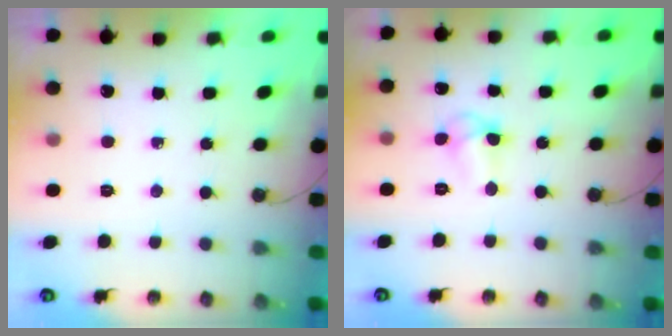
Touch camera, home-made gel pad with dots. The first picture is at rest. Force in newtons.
{"total": 4.6, "press": 4.6, "slide": 0.4}